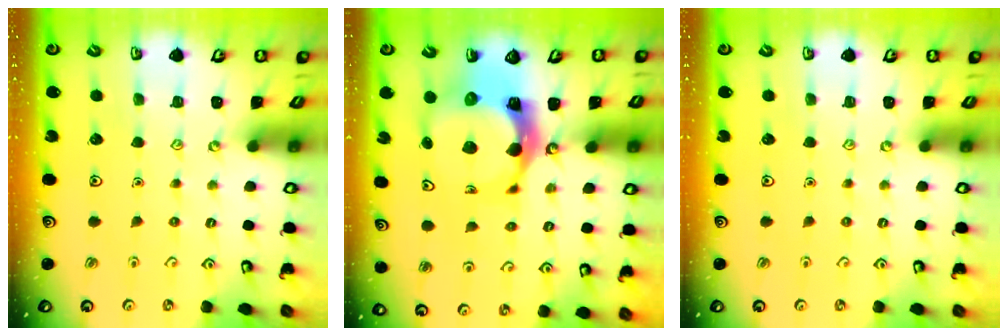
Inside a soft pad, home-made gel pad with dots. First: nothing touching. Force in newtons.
{"total": 10.1, "press": 10.0, "slide": 1.4}
{"total": 0.0}